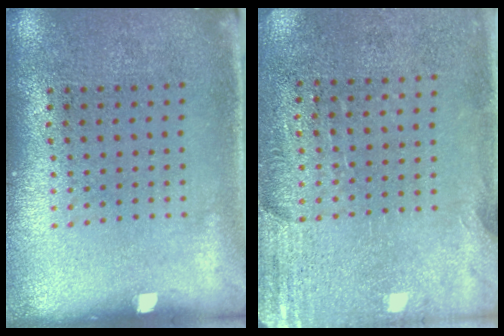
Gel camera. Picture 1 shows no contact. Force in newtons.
{"total": 2.7, "press": 2.4, "slide": 1.4}